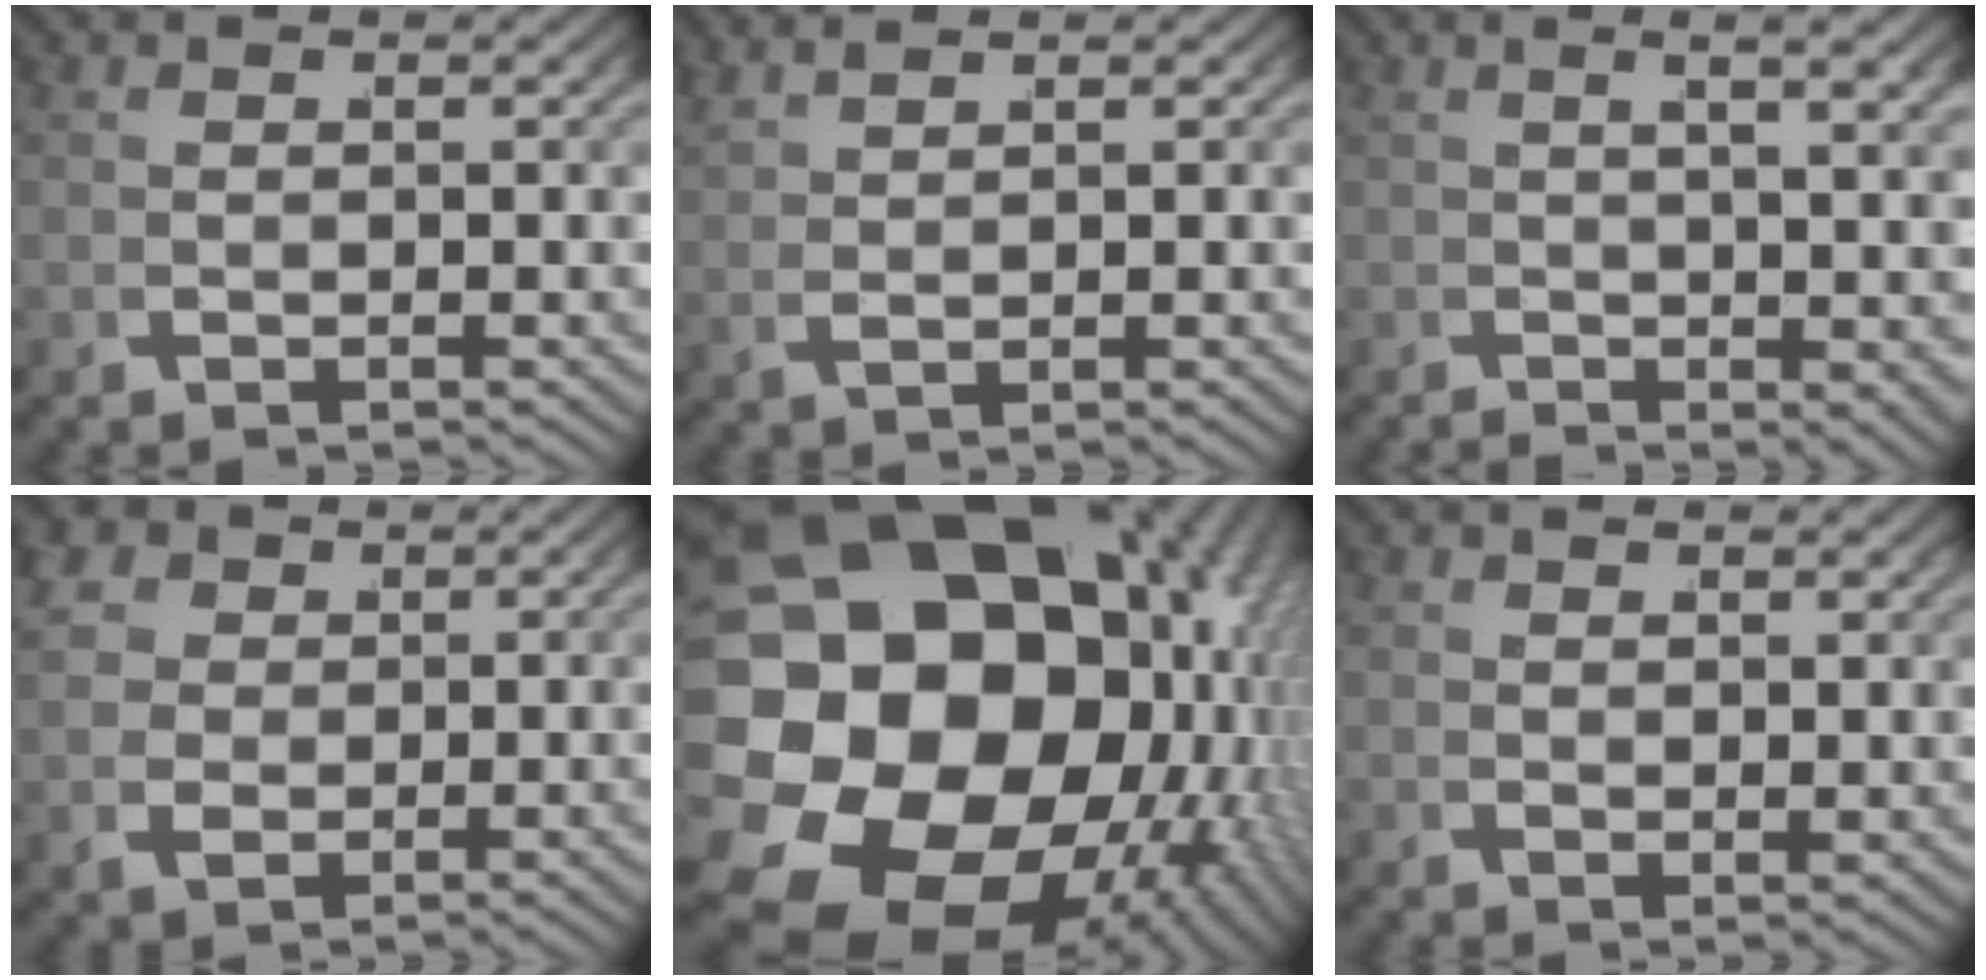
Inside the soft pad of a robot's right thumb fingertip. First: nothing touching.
{"total": 2.2, "force": [2.1, -0.5, 0.7], "torque": [-0.009, 0.016, 0.041]}
{"total": 4.4, "force": [0.8, 0.2, 4.3], "torque": [-0.047, 0.009, 0.012]}
{"total": 5.9, "force": [1.6, 4.8, 2.9], "torque": [-0.069, -0.012, 0.037]}
{"total": 34.9, "force": [-2.0, 24.9, 24.4], "torque": [-0.424, -0.073, -0.015]}
{"total": 1.8, "force": [1.7, 0.0, 0.3], "torque": [0.006, 0.001, 0.037]}